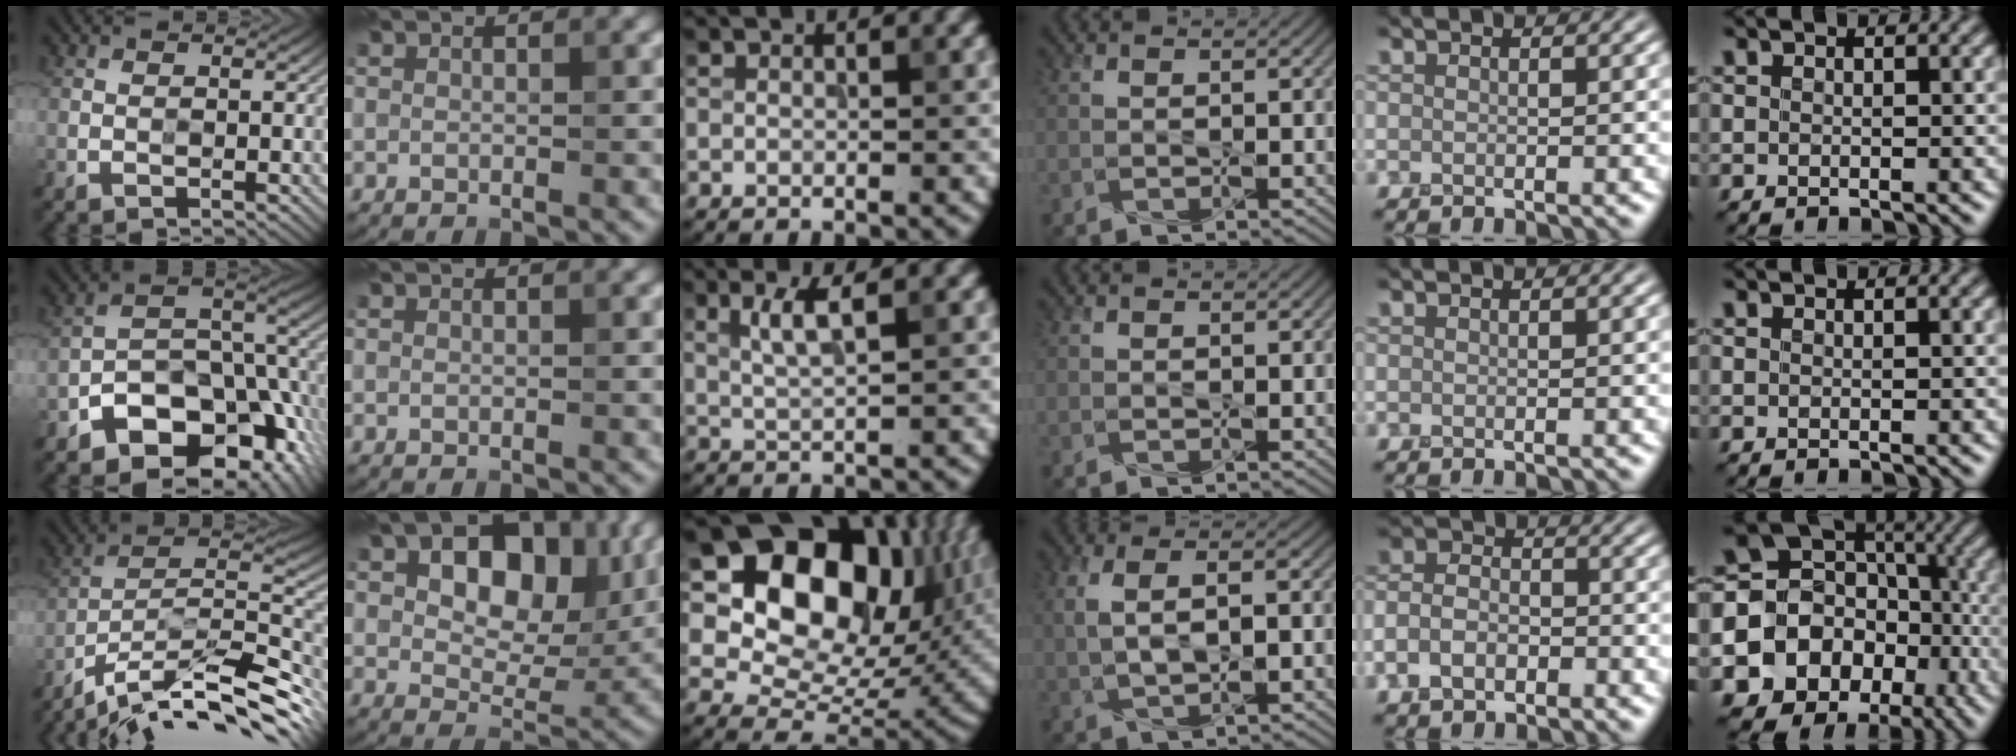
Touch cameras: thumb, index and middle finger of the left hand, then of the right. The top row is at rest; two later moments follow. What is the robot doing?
{"motion": "wipe", "object": "whiteboard"}